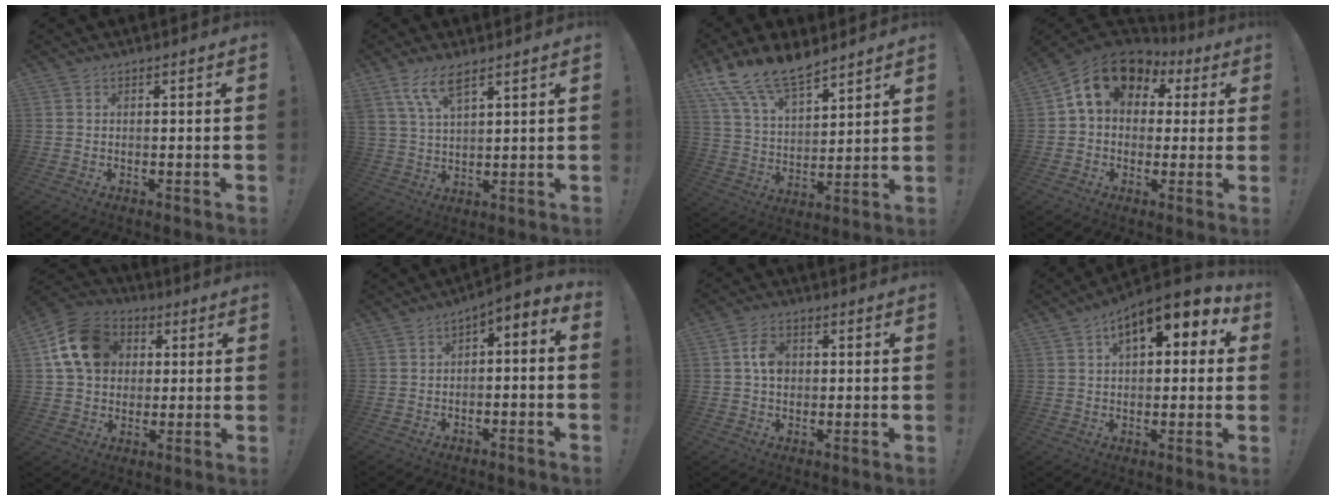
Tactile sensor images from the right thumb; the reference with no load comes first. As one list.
[{"total": 8.3, "force": [5.6, 2.8, 5.4], "torque": [-0.109, -0.015, 0.106]}, {"total": 15.1, "force": [11.9, 5.9, 7.1], "torque": [-0.143, -0.079, 0.222]}, {"total": 14.2, "force": [5.5, 10.3, 8.0], "torque": [-0.115, -0.016, 0.101]}, {"total": 16.1, "force": [4.5, 12.6, 9.0], "torque": [-0.141, 0.002, 0.093]}, {"total": 3.3, "force": [-1.9, 1.7, 2.1], "torque": [-0.025, 0.009, -0.033]}, {"total": 6.3, "force": [0.8, 4.7, 4.1], "torque": [-0.062, 0.010, 0.015]}, {"total": 10.9, "force": [5.3, 5.1, 8.0], "torque": [-0.115, -0.021, 0.090]}]